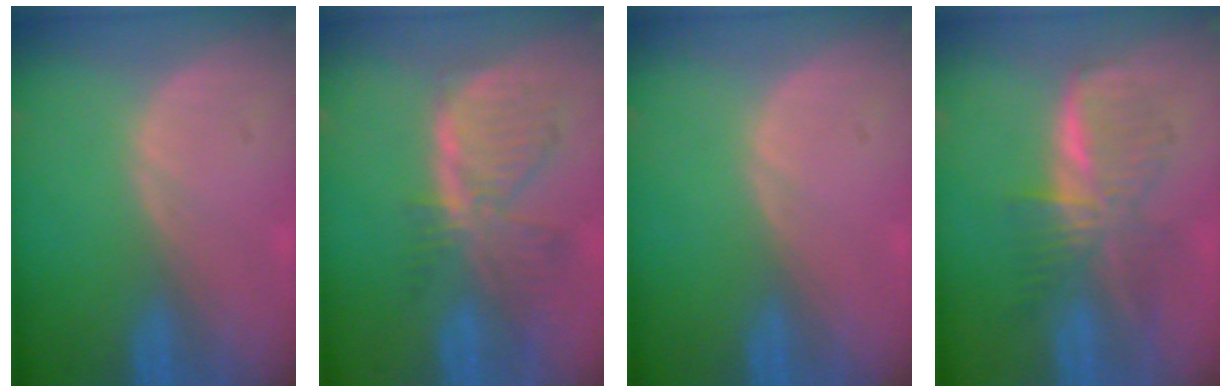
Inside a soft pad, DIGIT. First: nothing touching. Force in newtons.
{"total": 8.0, "press": 7.1, "slide": 3.8}
{"total": 0.0}
{"total": 6.7, "press": 6.7, "slide": 0.2}